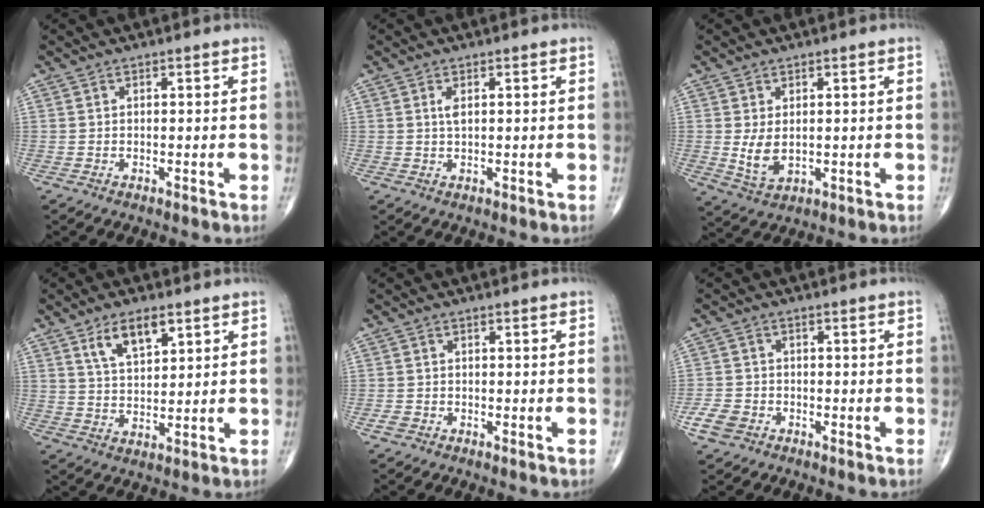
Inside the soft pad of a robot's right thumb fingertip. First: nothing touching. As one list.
[{"total": 1.6, "force": [0.5, 0.6, 1.4], "torque": [-0.032, 0.001, 0.011]}, {"total": 4.8, "force": [0.3, 2.9, 3.8], "torque": [-0.066, -0.012, 0.016]}, {"total": 7.5, "force": [4.2, 3.3, 5.3], "torque": [-0.082, -0.022, 0.078]}, {"total": 1.3, "force": [-0.6, 0.9, 0.7], "torque": [-0.011, 0.001, -0.013]}, {"total": 4.2, "force": [-2.0, 3.2, 1.8], "torque": [-0.032, 0.012, -0.037]}]